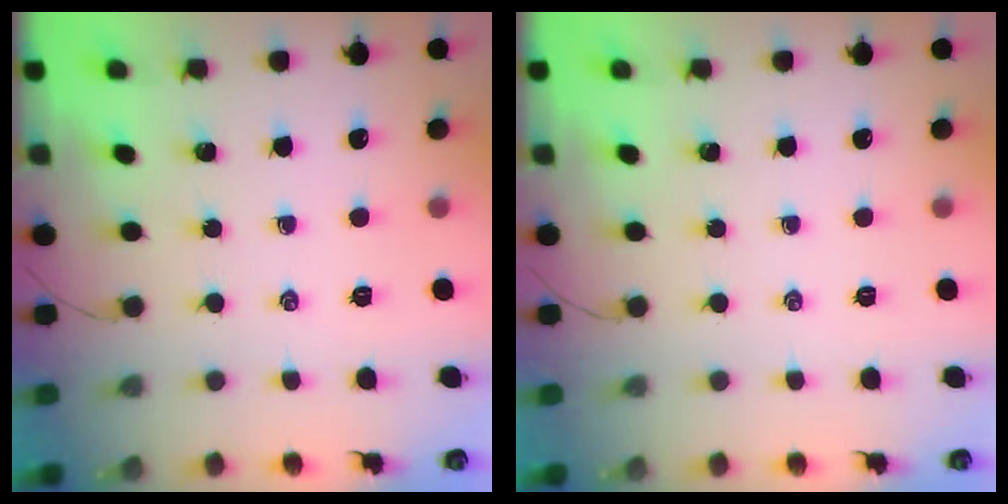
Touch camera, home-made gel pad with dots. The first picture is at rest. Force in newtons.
{"total": 0.0}